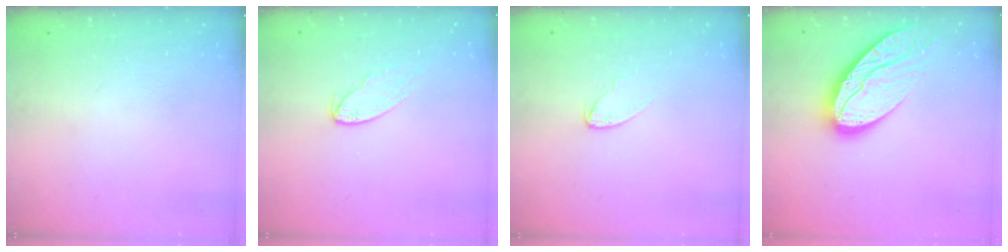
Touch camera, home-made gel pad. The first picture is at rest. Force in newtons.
{"total": 5.9, "press": 5.9, "slide": 0.4}
{"total": 2.1, "press": 2.1, "slide": 0.2}
{"total": 14.9, "press": 14.9, "slide": 1.1}